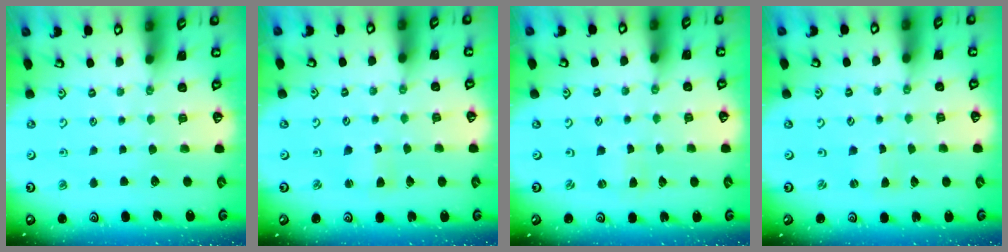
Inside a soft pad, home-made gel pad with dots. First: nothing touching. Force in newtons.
{"total": 2.9, "press": 2.9, "slide": 0.3}
{"total": 1.9, "press": 1.9, "slide": 0.2}
{"total": 1.2, "press": 1.2, "slide": 0.2}